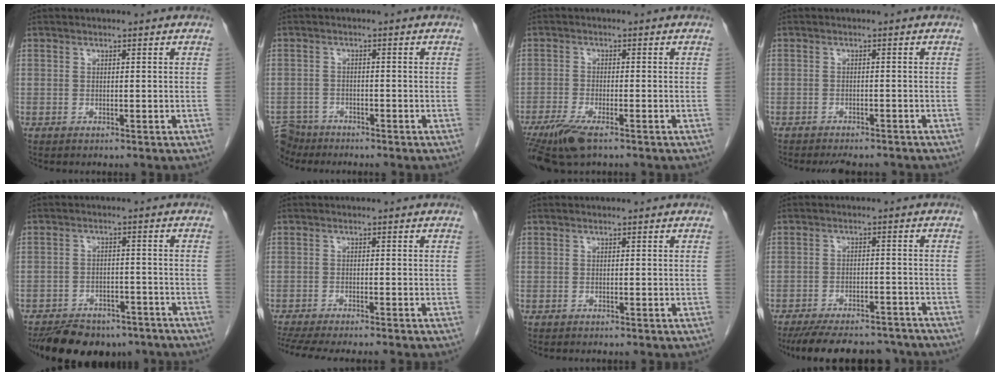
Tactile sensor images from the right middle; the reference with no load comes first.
{"total": 4.8, "force": [-4.4, 2.0, -0.4], "torque": [0.012, -0.005, -0.081]}
{"total": 7.2, "force": [-4.9, 1.5, 5.0], "torque": [-0.094, -0.018, -0.086]}
{"total": 6.4, "force": [-5.7, 1.8, 2.1], "torque": [-0.025, -0.005, -0.073]}
{"total": 13.9, "force": [-10.9, 6.4, 5.6], "torque": [-0.105, -0.007, -0.148]}
{"total": 11.2, "force": [-10.0, 2.0, 4.8], "torque": [-0.082, -0.010, -0.143]}
{"total": 0.0}
{"total": 15.6, "force": [-13.9, 4.5, 5.5], "torque": [-0.119, -0.005, -0.188]}